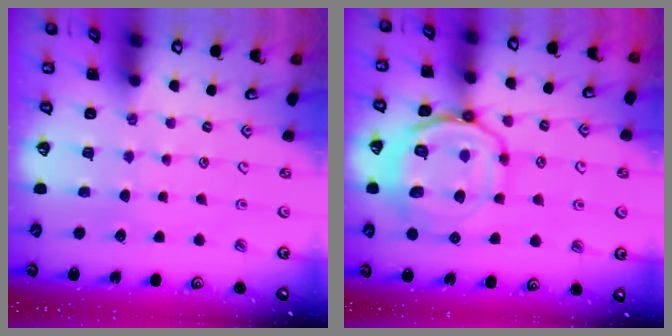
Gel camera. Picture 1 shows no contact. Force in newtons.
{"total": 14.9, "press": 14.8, "slide": 1.6}